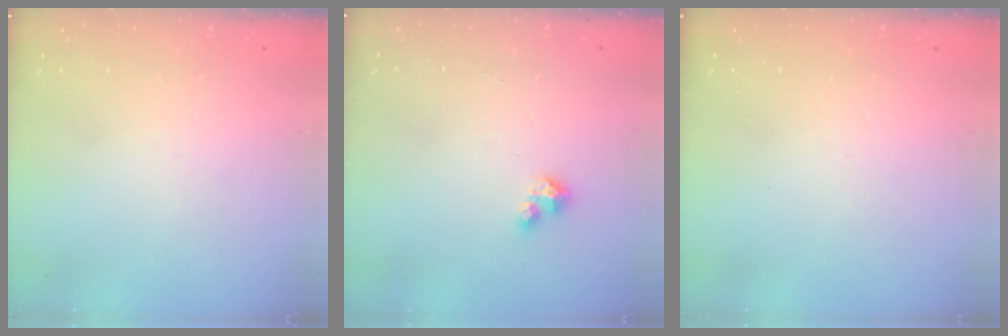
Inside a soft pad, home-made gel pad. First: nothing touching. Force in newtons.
{"total": 2.7, "press": 2.7, "slide": 0.3}
{"total": 0.0}